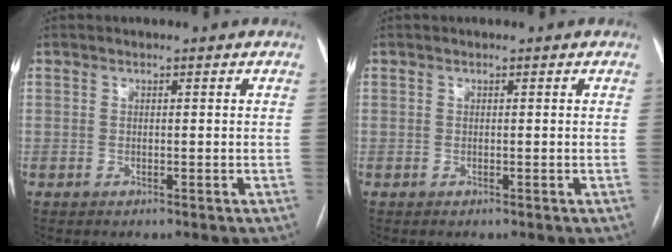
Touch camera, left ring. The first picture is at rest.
{"total": 0.0}